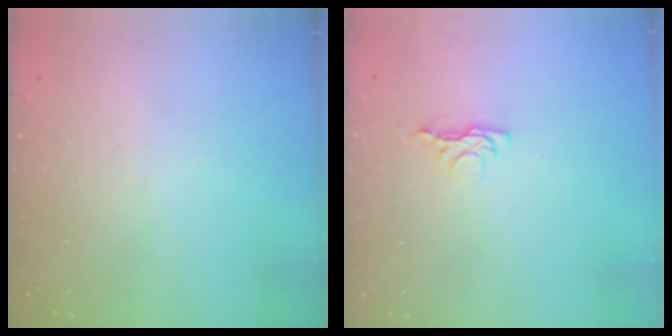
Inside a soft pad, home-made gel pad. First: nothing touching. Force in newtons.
{"total": 3.7, "press": 3.7, "slide": 0.7}